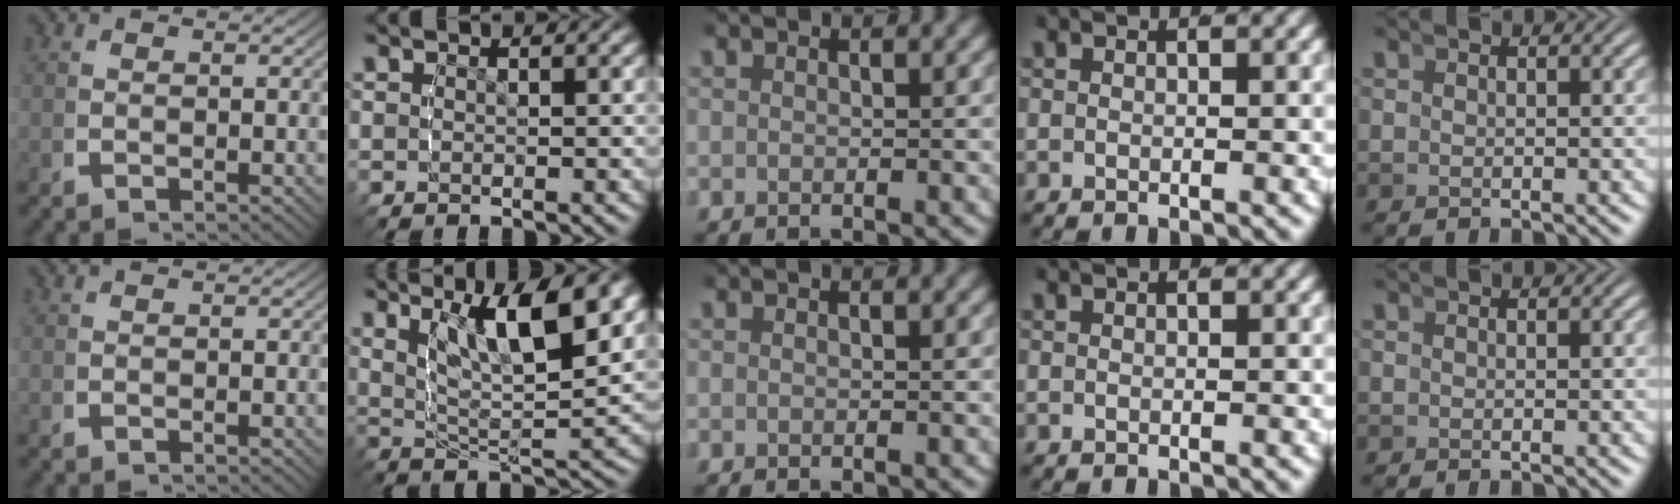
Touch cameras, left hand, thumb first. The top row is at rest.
{"index": {"total": 9.8, "force": [3.8, 5.0, 7.5], "torque": [-0.131, 0.003, 0.048]}}